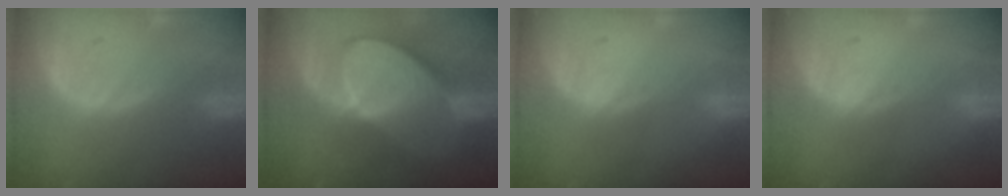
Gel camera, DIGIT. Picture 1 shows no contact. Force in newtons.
{"total": 9.3, "press": 8.3, "slide": 4.3}
{"total": 0.0}
{"total": 0.0}